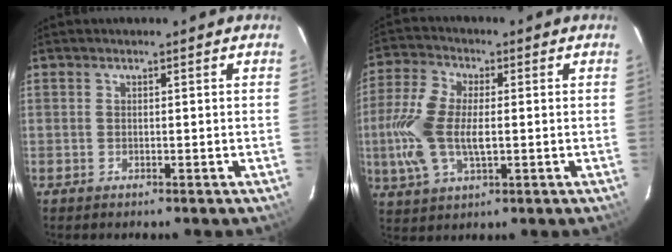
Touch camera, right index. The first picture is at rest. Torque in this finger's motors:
{"motor_torque": [0.49, -0.09, 0.34, 0.21]}